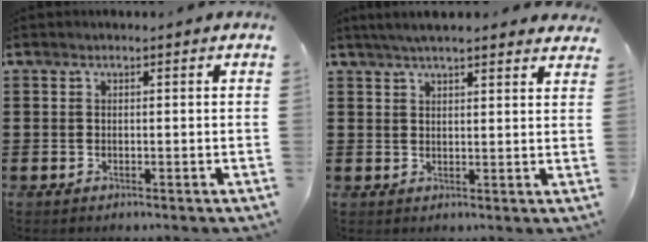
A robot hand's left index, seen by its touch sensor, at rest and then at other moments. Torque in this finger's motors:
{"motor_torque": [2.14, 0.00, -0.60, -0.21]}